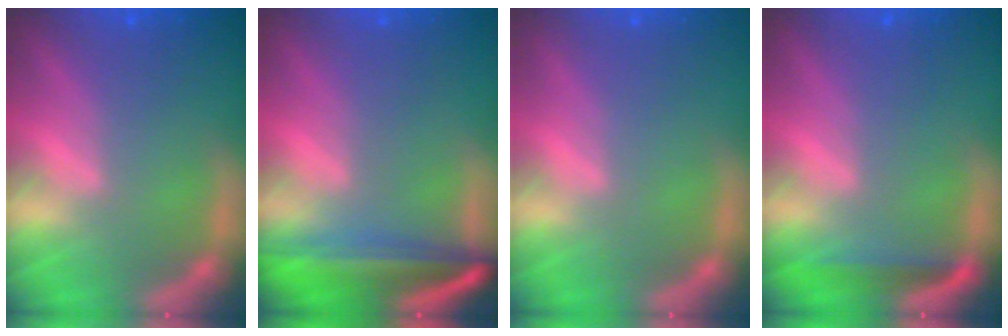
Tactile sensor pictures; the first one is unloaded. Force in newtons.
{"total": 8.5}
{"total": 0.0}
{"total": 2.5}